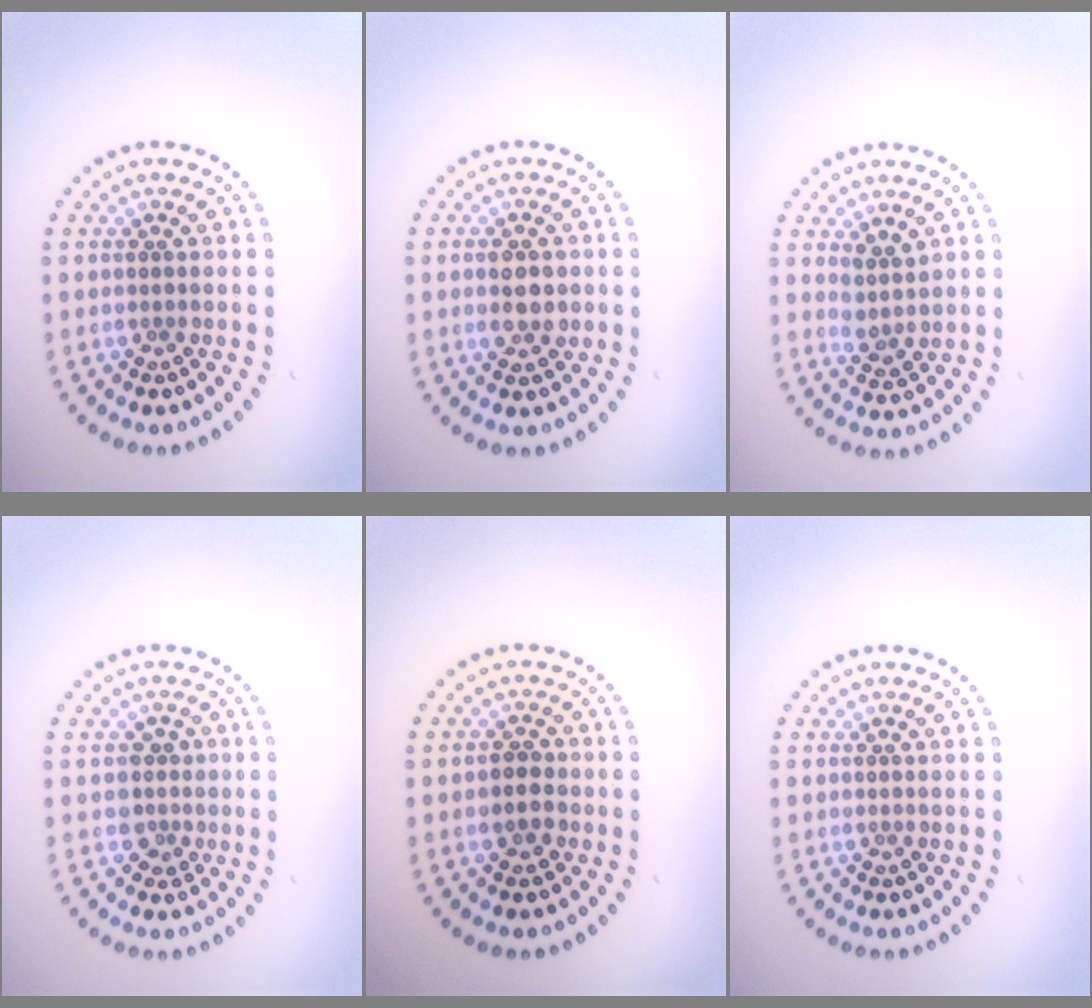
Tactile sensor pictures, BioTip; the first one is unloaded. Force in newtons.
{"total": 2.8, "press": 2.8, "slide": 0.2}
{"total": 1.9, "press": 1.6, "slide": 1.0}
{"total": 1.9, "press": 1.5, "slide": 1.2}
{"total": 2.0, "press": 1.9, "slide": 0.5}
{"total": 0.0}